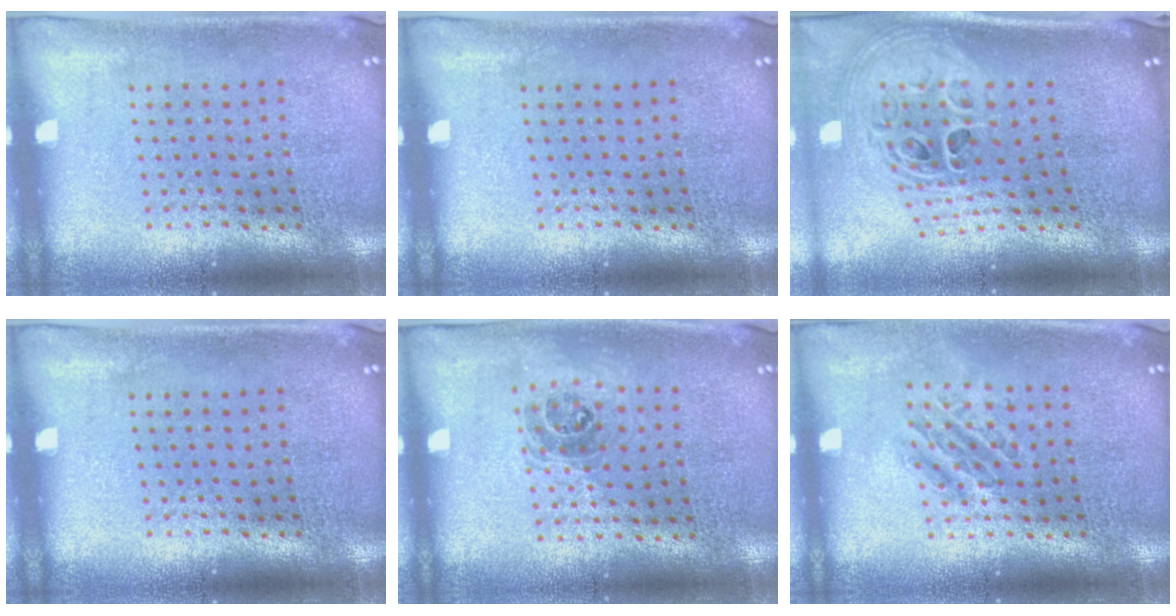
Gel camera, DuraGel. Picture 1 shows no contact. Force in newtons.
{"total": 0.0}
{"total": 2.8, "press": 2.0, "slide": 2.0}
{"total": 0.0}
{"total": 1.1, "press": 0.9, "slide": 0.6}
{"total": 1.0, "press": 1.0, "slide": 0.4}